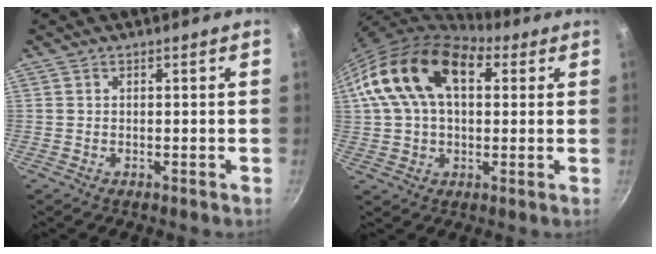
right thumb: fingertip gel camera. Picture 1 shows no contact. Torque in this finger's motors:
{"motor_torque": [1.34, 2.63, 1.27, -0.01, 0.21]}